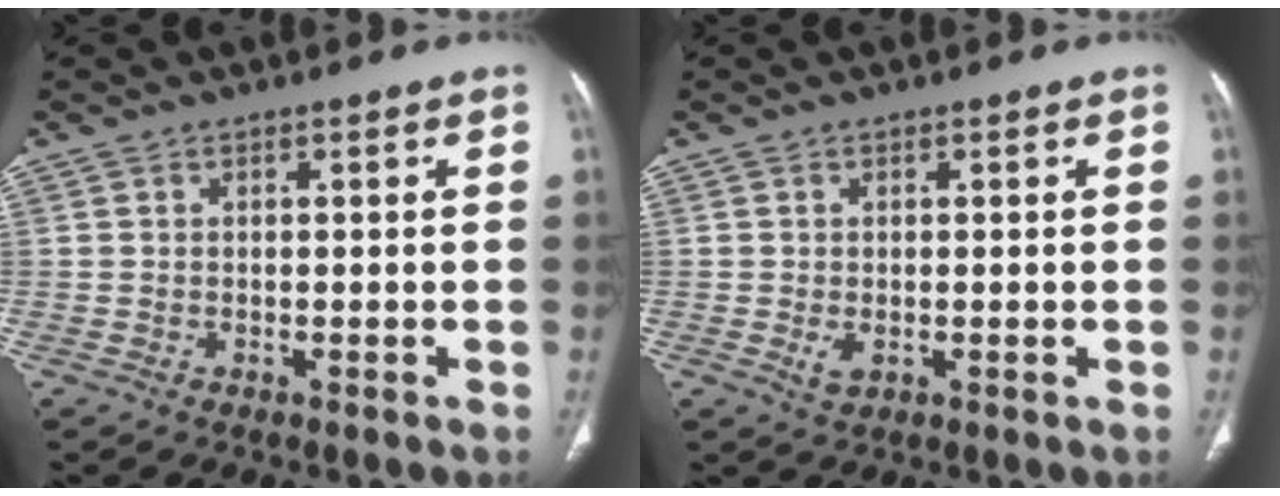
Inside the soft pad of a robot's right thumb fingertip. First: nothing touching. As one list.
[{"total": 1.8, "force": [-0.3, 0.9, 1.6], "torque": [-0.030, -0.008, -0.002]}]